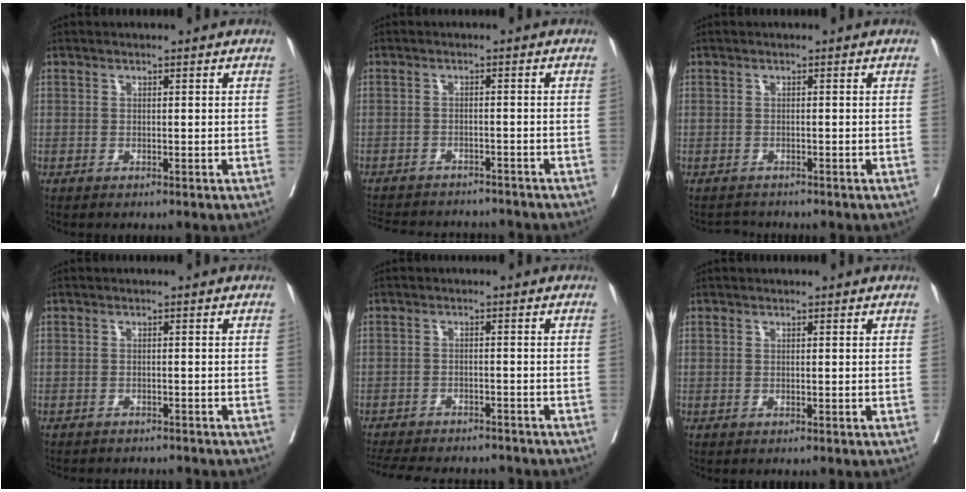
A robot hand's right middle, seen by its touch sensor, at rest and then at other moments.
{"total": 13.6, "force": [-12.6, 3.7, 3.9], "torque": [-0.087, 0.003, -0.165]}
{"total": 1.4, "force": [-1.3, 0.5, -0.4], "torque": [0.005, -0.005, -0.022]}
{"total": 6.8, "force": [-6.4, 1.6, 1.6], "torque": [-0.017, -0.005, -0.081]}
{"total": 14.8, "force": [-13.4, 3.7, 5.1], "torque": [-0.117, -0.009, -0.183]}
{"total": 0.0}